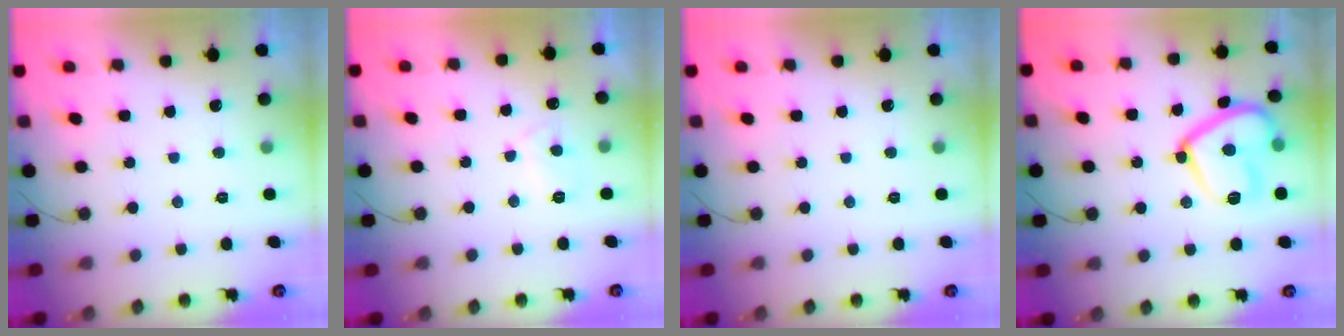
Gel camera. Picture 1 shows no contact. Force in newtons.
{"total": 3.5, "press": 3.4, "slide": 0.7}
{"total": 0.0}
{"total": 15.0, "press": 15.0, "slide": 0.9}